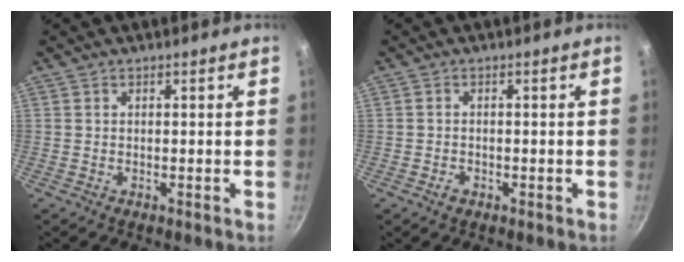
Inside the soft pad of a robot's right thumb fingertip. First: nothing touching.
{"total": 1.5, "force": [-0.8, 1.0, 0.8], "torque": [-0.014, 0.005, -0.014]}